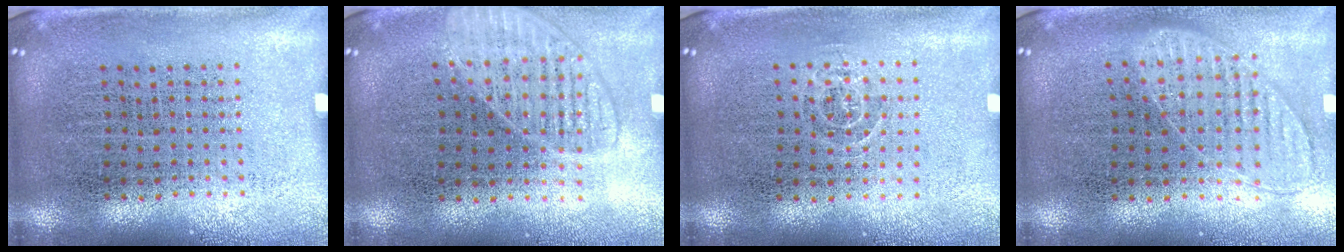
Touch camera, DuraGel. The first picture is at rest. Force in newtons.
{"total": 1.5, "press": 1.4, "slide": 0.5}
{"total": 0.8, "press": 0.5, "slide": 0.6}
{"total": 0.9, "press": 0.9, "slide": 0.2}